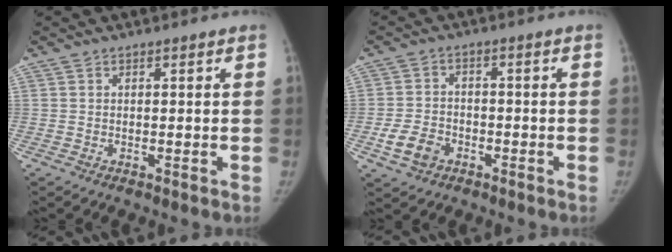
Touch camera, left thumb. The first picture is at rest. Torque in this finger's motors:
{"motor_torque": [-0.09, 0.12, -0.06, -0.01, 0.00]}